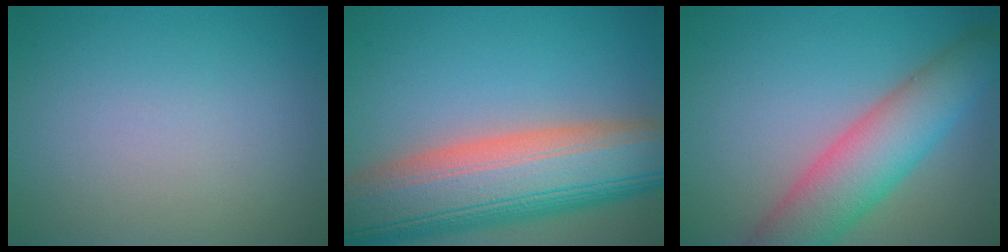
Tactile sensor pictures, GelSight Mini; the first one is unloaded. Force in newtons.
{"total": 14.4, "press": 14.3, "slide": 1.1}
{"total": 7.7, "press": 7.7, "slide": 0.3}